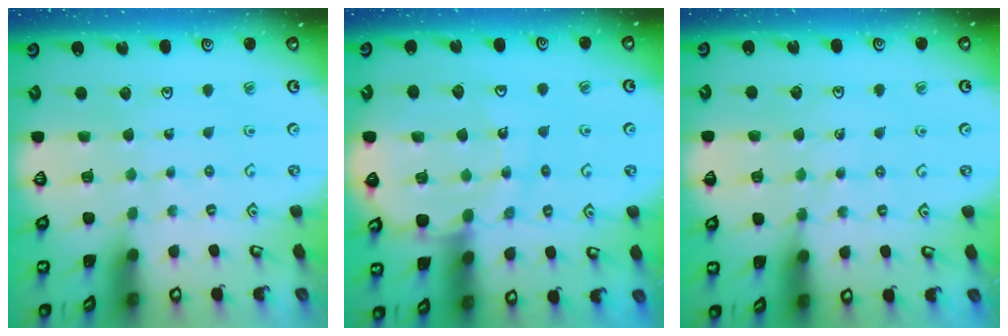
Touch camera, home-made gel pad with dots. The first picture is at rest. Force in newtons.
{"total": 10.4, "press": 10.4, "slide": 1.3}
{"total": 4.4, "press": 4.3, "slide": 0.8}